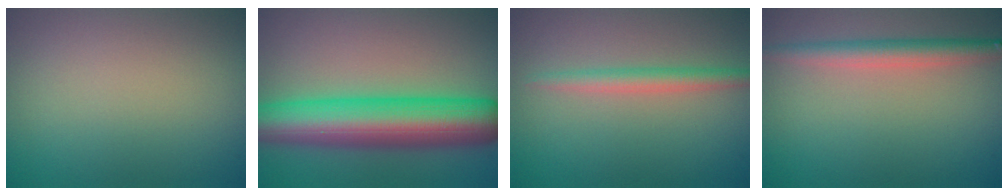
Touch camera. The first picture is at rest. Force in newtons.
{"total": 10.5, "press": 10.5, "slide": 0.2}
{"total": 2.2, "press": 2.2, "slide": 0.0}
{"total": 3.0, "press": 3.0, "slide": 0.1}